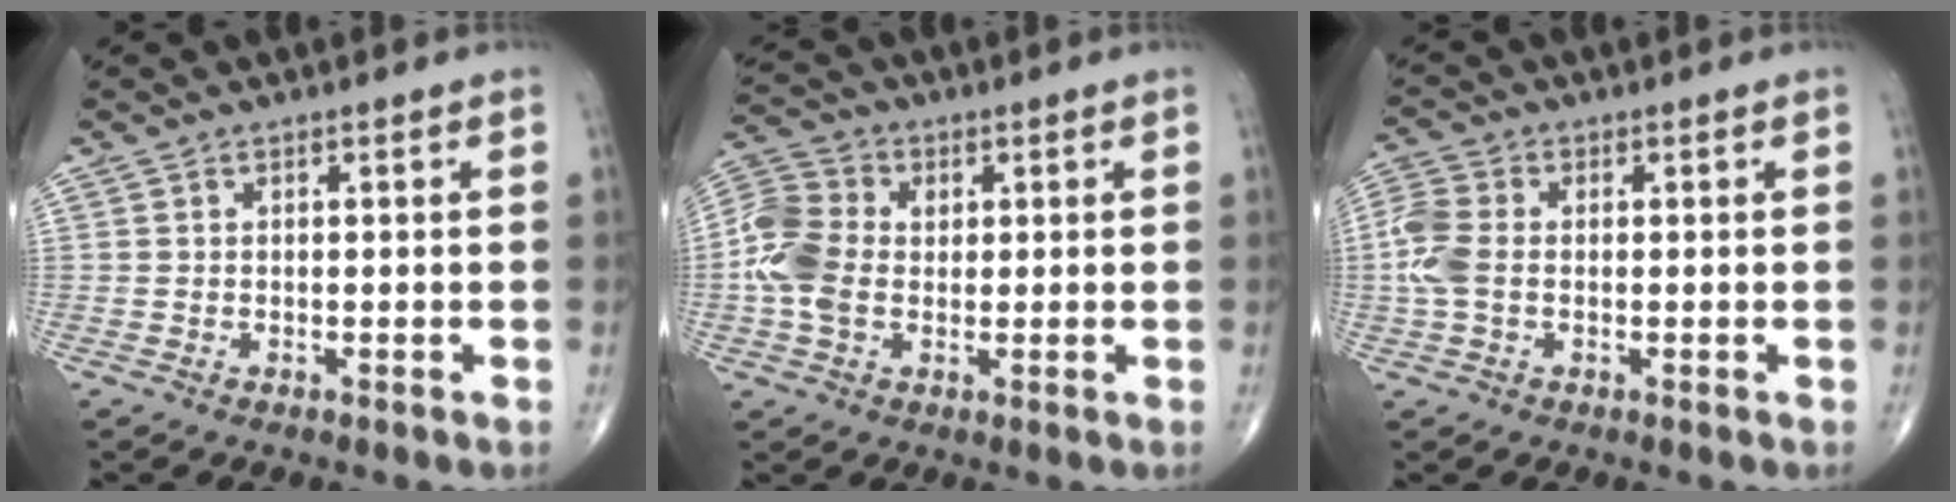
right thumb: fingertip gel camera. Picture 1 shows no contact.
{"total": 9.6, "force": [0.0, 7.1, 6.5], "torque": [-0.140, 0.018, -0.007]}
{"total": 6.3, "force": [-0.4, 4.1, 4.7], "torque": [-0.133, 0.012, -0.014]}